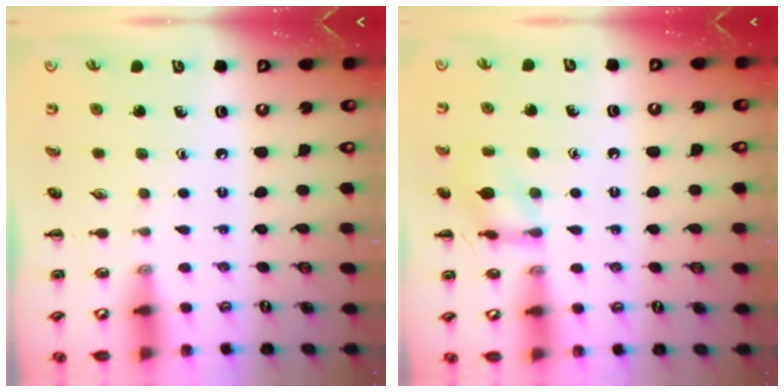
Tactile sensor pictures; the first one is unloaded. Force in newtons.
{"total": 10.0, "press": 10.0, "slide": 0.6}